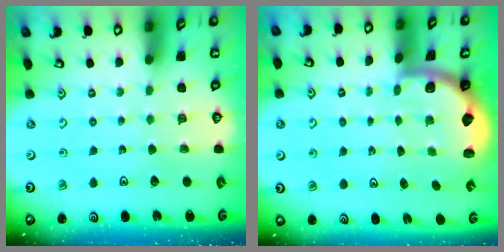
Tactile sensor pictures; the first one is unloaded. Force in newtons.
{"total": 2.0, "press": 2.0, "slide": 0.5}